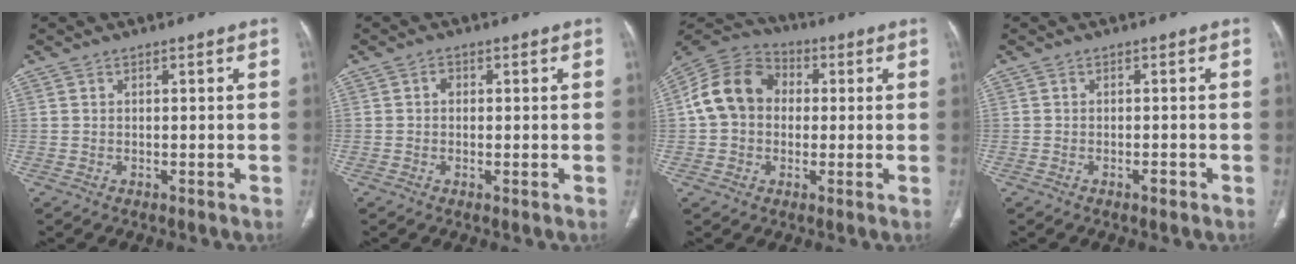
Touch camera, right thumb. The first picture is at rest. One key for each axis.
{"total": 1.6, "fx": 0.2, "fy": 1.1, "fz": 1.1, "tx": -0.014, "ty": 0.002, "tz": 0.000}
{"total": 12.8, "fx": 0.9, "fy": 10.5, "fz": 7.3, "tx": -0.122, "ty": 0.032, "tz": 0.004}
{"total": 1.2, "fx": -0.7, "fy": 0.5, "fz": 0.8, "tx": -0.013, "ty": 0.002, "tz": -0.011}